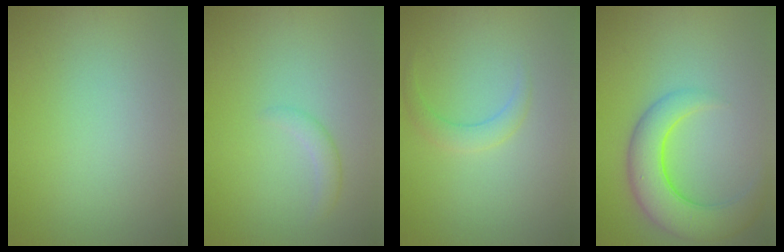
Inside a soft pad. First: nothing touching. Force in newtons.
{"total": 1.4, "press": 1.3, "slide": 0.1}
{"total": 1.7, "press": 1.7, "slide": 0.1}
{"total": 6.5, "press": 6.5, "slide": 0.5}